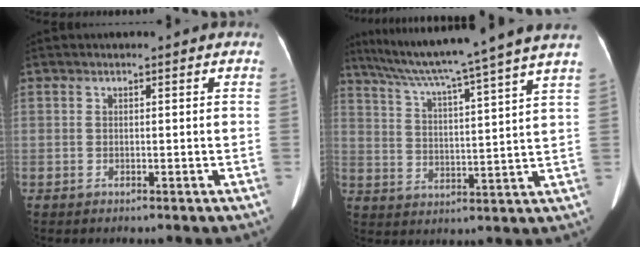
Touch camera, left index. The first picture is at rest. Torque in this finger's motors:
{"motor_torque": [0.72, -1.27, 0.24, 0.15]}